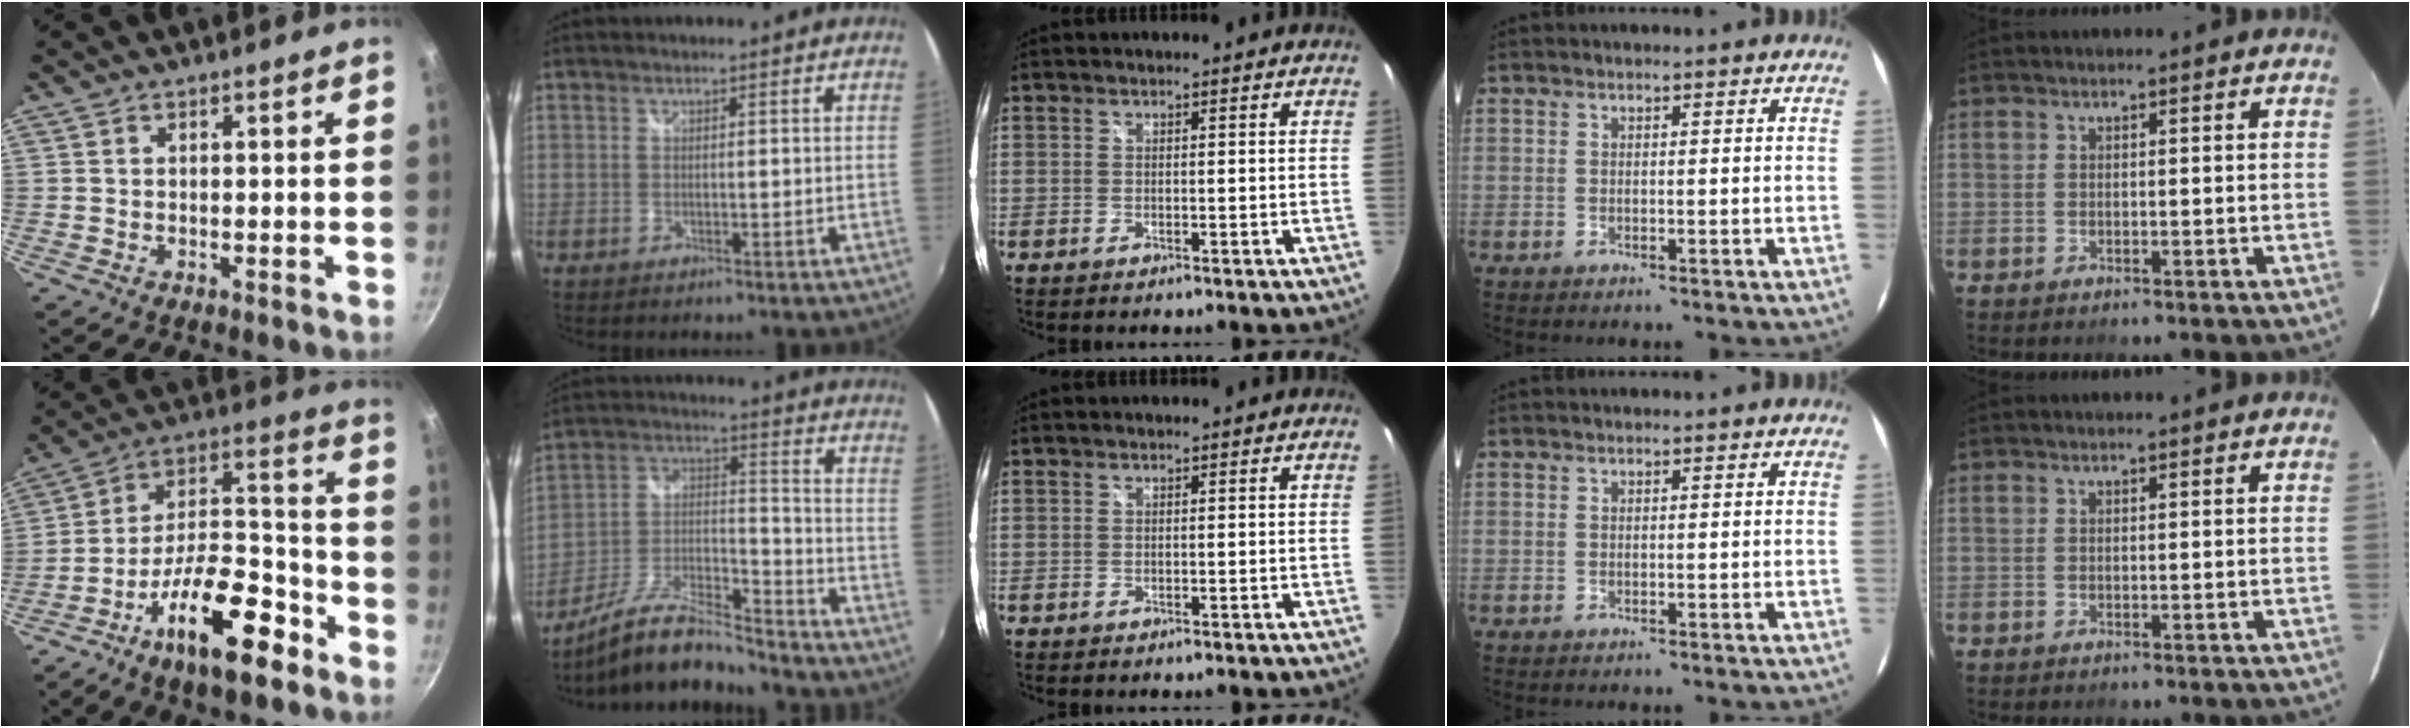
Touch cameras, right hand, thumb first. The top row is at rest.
{"thumb": {"total": 19.7, "force": [-11.0, 7.4, 14.5], "torque": [-0.208, 0.080, -0.190]}, "index": {"total": 15.2, "force": [-12.9, 3.3, 7.4], "torque": [-0.156, -0.003, -0.236]}}